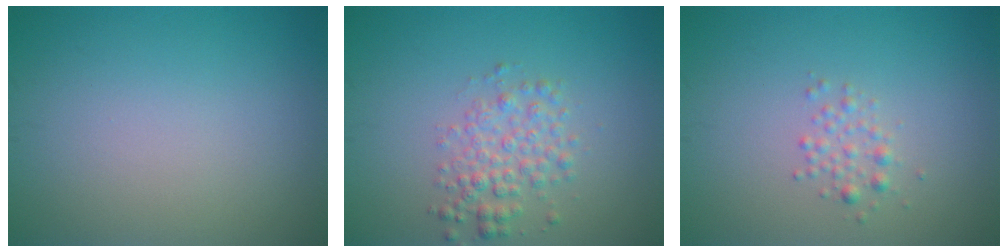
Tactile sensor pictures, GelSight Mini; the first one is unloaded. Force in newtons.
{"total": 2.9, "press": 2.9, "slide": 0.1}
{"total": 1.4, "press": 1.4, "slide": 0.1}